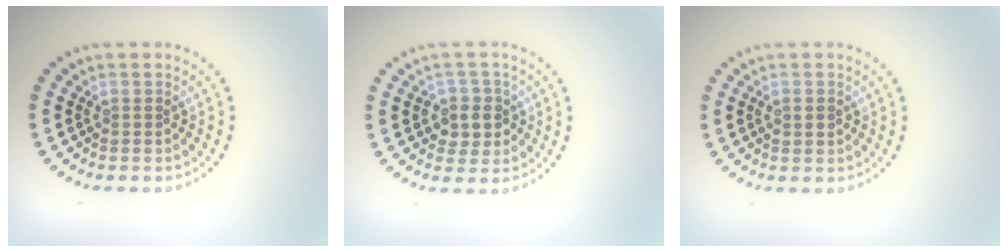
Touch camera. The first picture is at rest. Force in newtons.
{"total": 2.7, "press": 2.5, "slide": 0.9}
{"total": 1.3, "press": 1.3, "slide": 0.2}